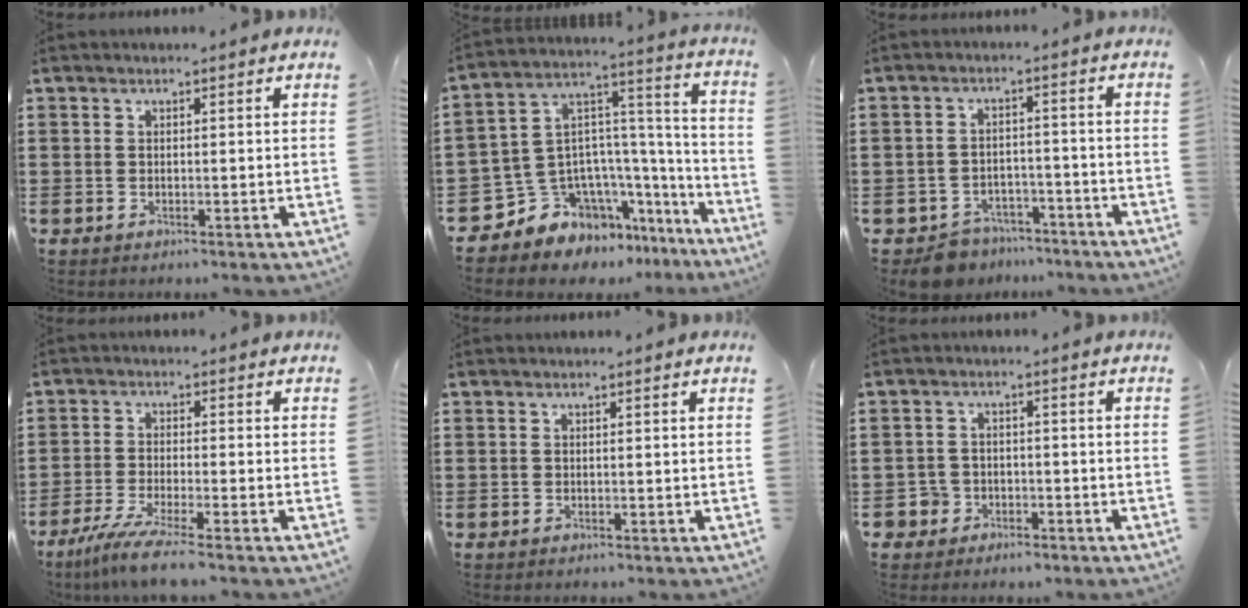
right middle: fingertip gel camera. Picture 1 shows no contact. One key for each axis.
{"total": 8.7, "fx": -6.3, "fy": 5.8, "fz": 1.0, "tx": -0.061, "ty": -0.016, "tz": -0.122}
{"total": 5.1, "fx": -4.8, "fy": 1.5, "fz": 0.3, "tx": -0.015, "ty": 0.013, "tz": -0.100}
{"total": 5.2, "fx": -4.0, "fy": -0.2, "fz": 3.4, "tx": -0.085, "ty": -0.025, "tz": -0.079}
{"total": 0.0}
{"total": 3.1, "fx": -2.2, "fy": 2.2, "fz": 0.2, "tx": -0.020, "ty": 0.000, "tz": -0.051}